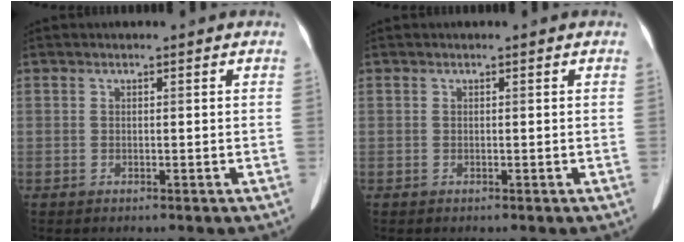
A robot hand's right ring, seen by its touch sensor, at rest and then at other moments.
{"total": 0.0}